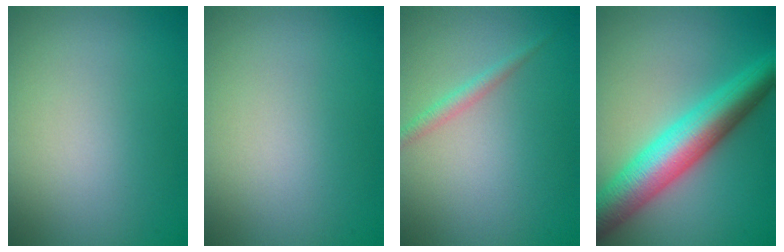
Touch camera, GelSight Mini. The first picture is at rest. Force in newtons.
{"total": 0.0}
{"total": 1.4, "press": 1.4, "slide": 0.0}
{"total": 8.5, "press": 8.5, "slide": 0.0}